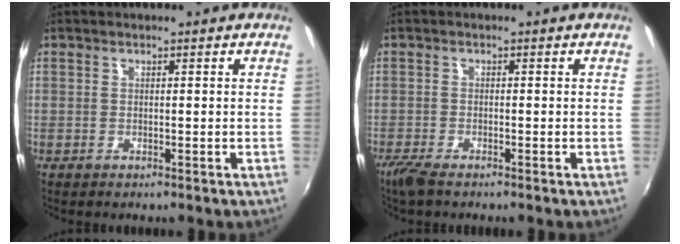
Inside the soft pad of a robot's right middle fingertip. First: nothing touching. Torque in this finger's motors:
{"motor_torque": [1.09, -1.05, 0.54, 0.21]}